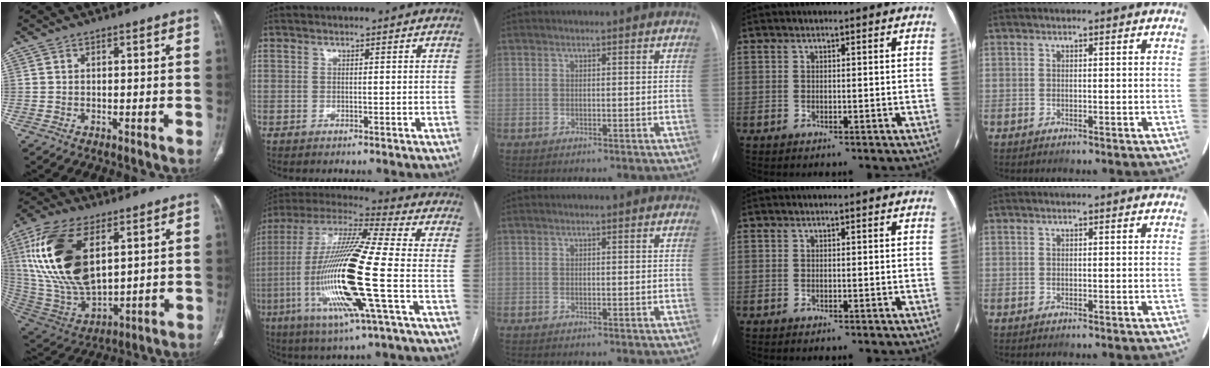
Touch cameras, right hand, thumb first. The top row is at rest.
{"thumb": {"total": 23.1, "force": [7.1, 11.9, 18.5], "torque": [-0.370, -0.029, 0.140]}, "index": {"total": 21.3, "force": [-4.8, 0.9, 20.8], "torque": [-0.446, -0.022, -0.097]}}